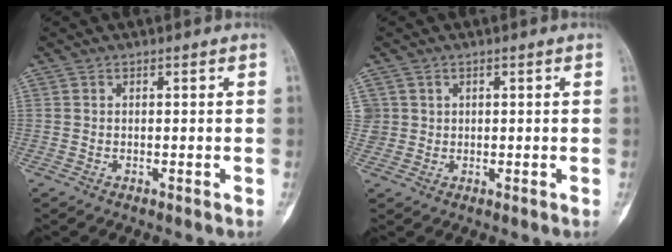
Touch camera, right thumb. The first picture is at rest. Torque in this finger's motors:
{"motor_torque": [-0.03, 0.05, 0.16, 0.16, 0.00]}